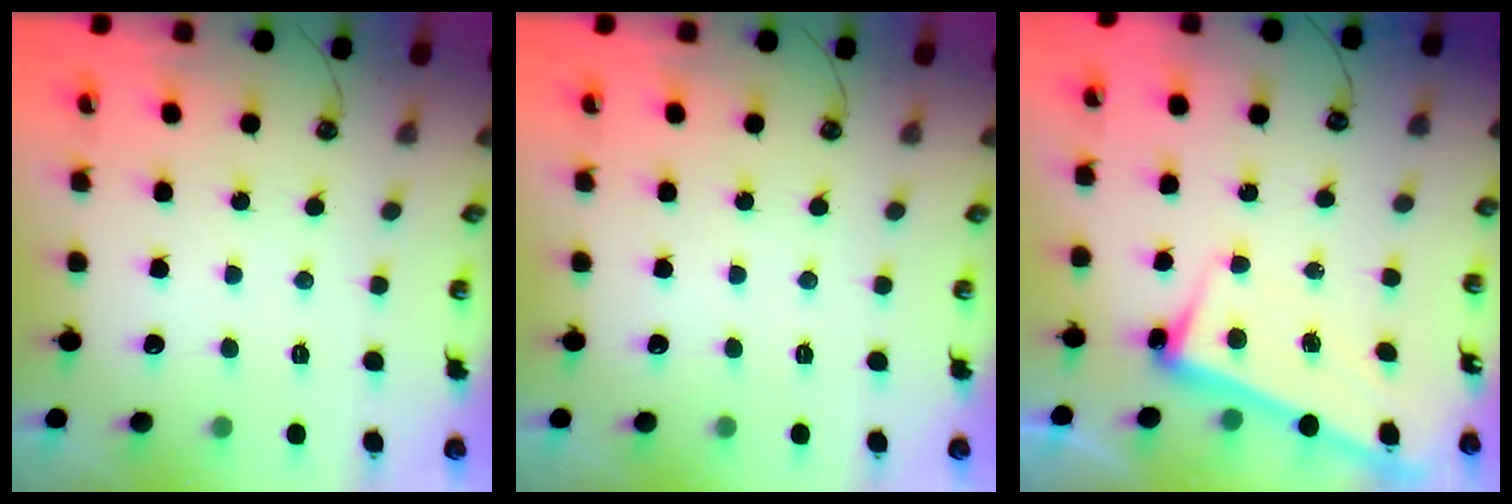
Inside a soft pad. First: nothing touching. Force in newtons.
{"total": 0.0}
{"total": 2.6, "press": 2.4, "slide": 1.1}